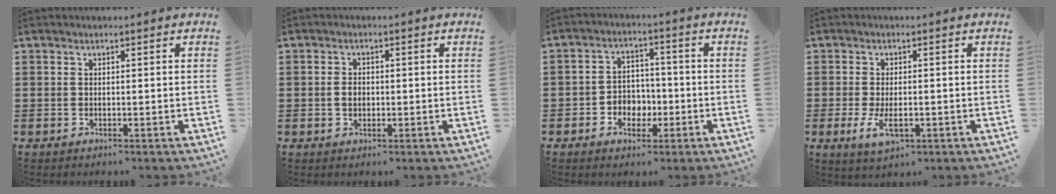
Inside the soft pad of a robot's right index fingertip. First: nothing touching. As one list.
[{"total": 2.0, "force": [-0.2, 1.3, 1.5], "torque": [-0.031, 0.006, -0.005]}, {"total": 4.4, "force": [-1.8, 3.7, 1.6], "torque": [-0.029, 0.006, -0.038]}, {"total": 3.9, "force": [-0.8, 1.9, 3.4], "torque": [-0.080, -0.005, -0.019]}]